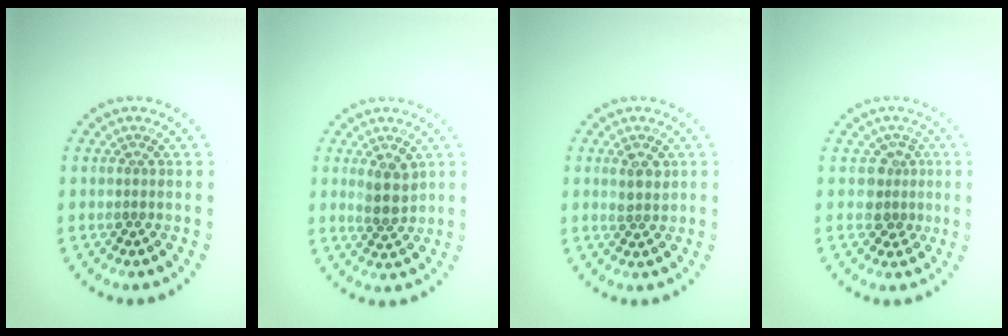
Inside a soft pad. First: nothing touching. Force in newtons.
{"total": 2.6, "press": 2.4, "slide": 1.0}
{"total": 1.8, "press": 1.8, "slide": 0.5}
{"total": 2.4, "press": 1.9, "slide": 1.5}